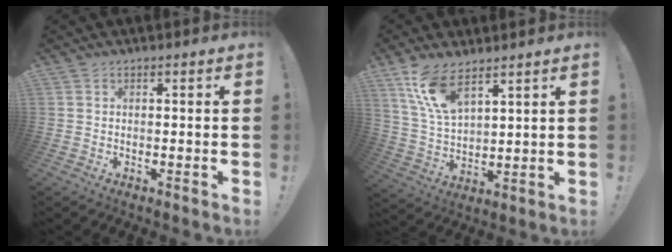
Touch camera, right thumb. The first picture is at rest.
{"total": 11.9, "force": [8.2, 4.6, 7.2], "torque": [-0.161, -0.035, 0.155]}